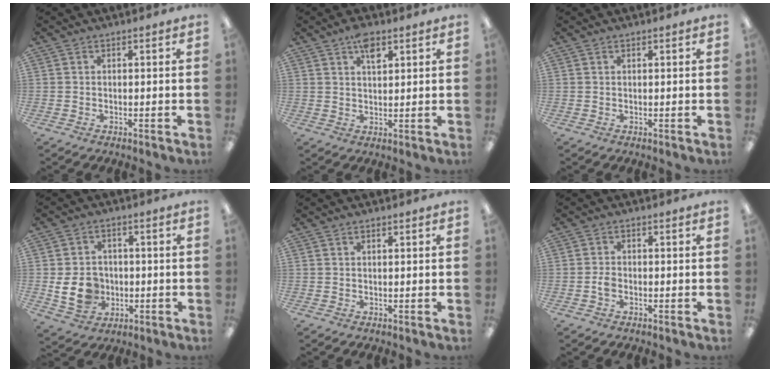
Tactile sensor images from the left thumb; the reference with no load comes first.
{"total": 5.0, "force": [3.0, 2.2, 3.4], "torque": [-0.050, -0.006, 0.048]}
{"total": 0.5, "force": [0.4, 0.1, 0.3], "torque": [-0.007, 0.002, 0.006]}
{"total": 9.3, "force": [-1.5, 7.6, 5.3], "torque": [-0.109, 0.009, -0.023]}
{"total": 0.8, "force": [0.5, 0.3, 0.5], "torque": [-0.011, 0.002, 0.009]}
{"total": 2.1, "force": [-0.7, 1.3, 1.5], "torque": [-0.026, 0.003, -0.012]}